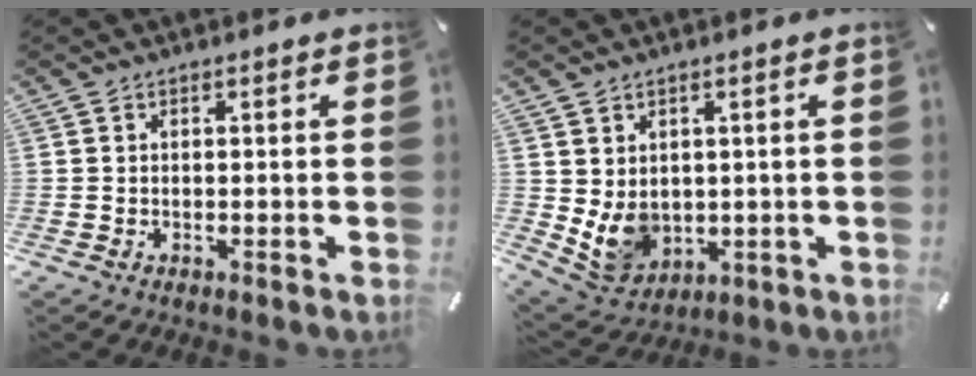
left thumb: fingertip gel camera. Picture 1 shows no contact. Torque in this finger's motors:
{"motor_torque": [1.28, 1.19, 0.72, -0.10, 0.08]}